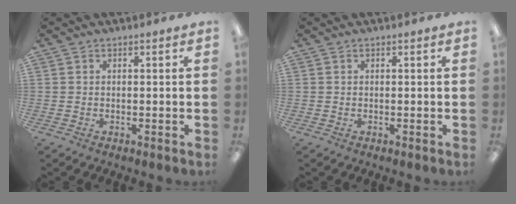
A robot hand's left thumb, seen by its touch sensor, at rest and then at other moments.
{"total": 0.0}